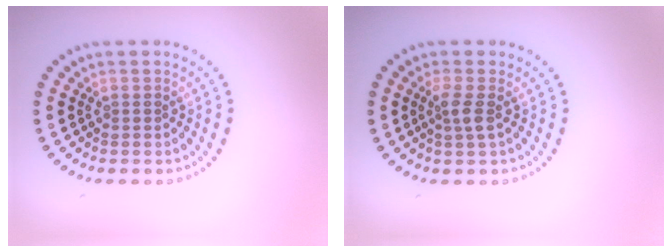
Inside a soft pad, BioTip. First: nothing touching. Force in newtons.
{"total": 1.7, "press": 1.4, "slide": 1.0}